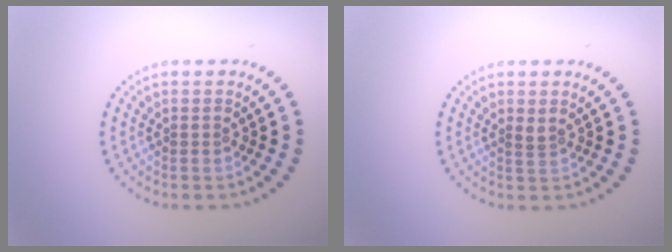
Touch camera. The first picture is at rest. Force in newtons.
{"total": 0.9, "press": 0.6, "slide": 0.6}